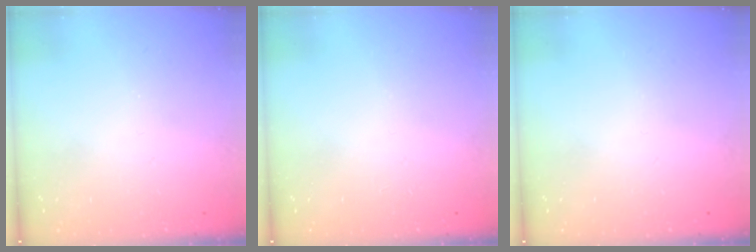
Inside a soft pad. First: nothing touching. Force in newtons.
{"total": 0.0}
{"total": 0.0}